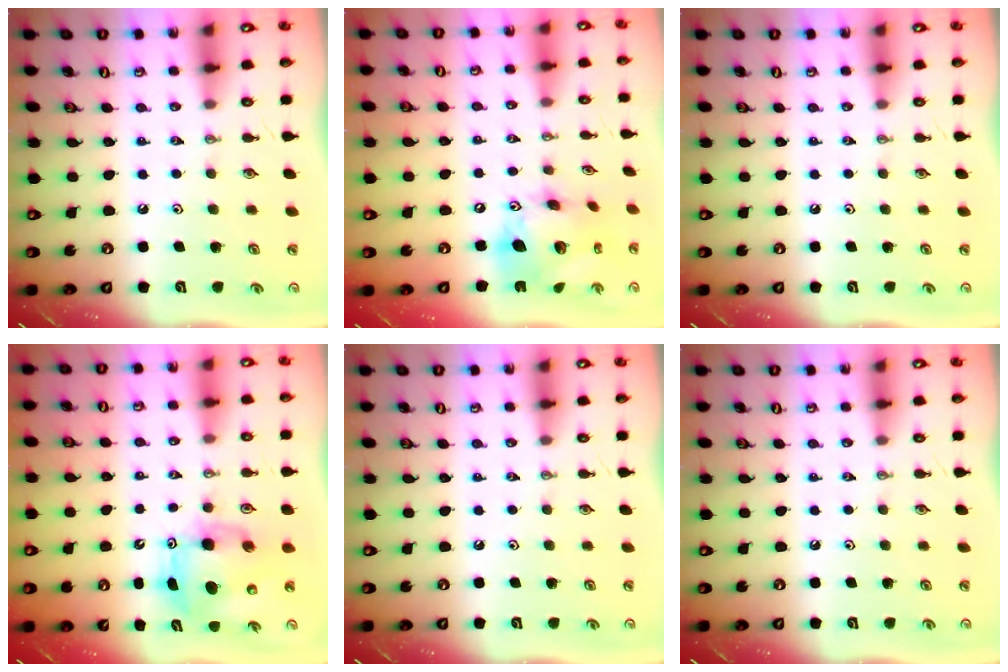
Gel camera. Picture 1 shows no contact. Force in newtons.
{"total": 17.1, "press": 17.0, "slide": 1.9}
{"total": 0.0}
{"total": 8.3, "press": 8.1, "slide": 1.4}
{"total": 0.0}
{"total": 0.0}